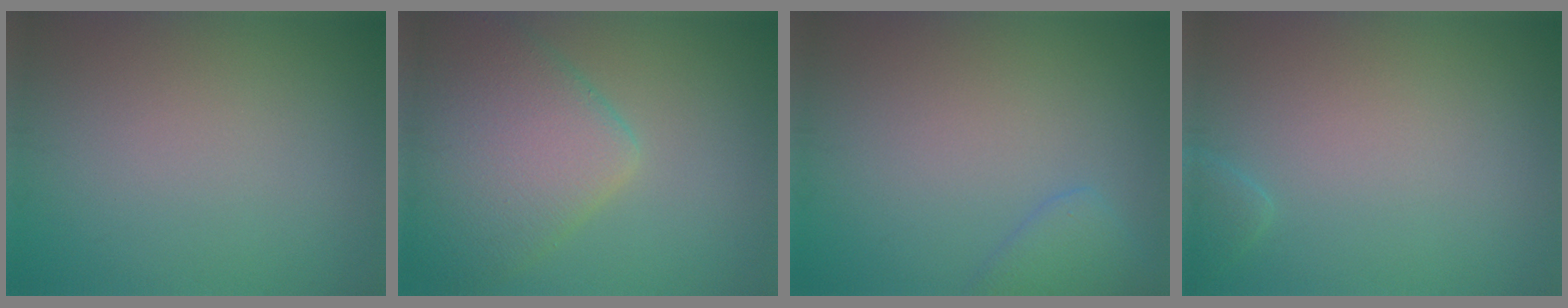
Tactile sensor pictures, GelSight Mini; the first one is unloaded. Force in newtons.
{"total": 8.0, "press": 8.0, "slide": 0.4}
{"total": 2.5, "press": 2.5, "slide": 0.2}
{"total": 0.9, "press": 0.9, "slide": 0.1}